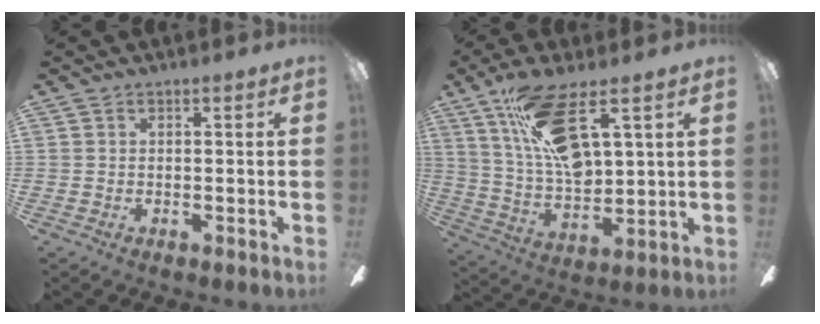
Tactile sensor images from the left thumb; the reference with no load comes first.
{"total": 16.8, "force": [9.1, 6.5, 12.5], "torque": [-0.244, -0.025, 0.162]}